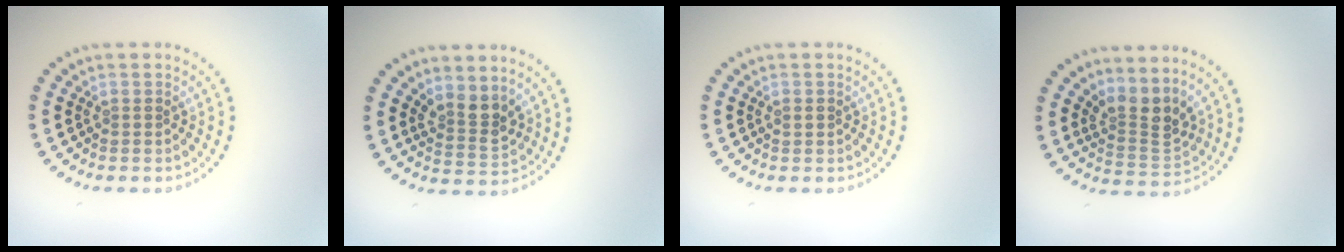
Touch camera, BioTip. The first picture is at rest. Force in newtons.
{"total": 2.9, "press": 2.4, "slide": 1.6}
{"total": 0.9, "press": 0.9, "slide": 0.0}
{"total": 3.3, "press": 2.4, "slide": 2.2}